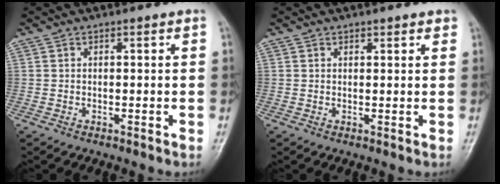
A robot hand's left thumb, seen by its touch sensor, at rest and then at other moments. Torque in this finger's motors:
{"motor_torque": [-0.71, 0.00, -0.20, 0.02, -0.02]}